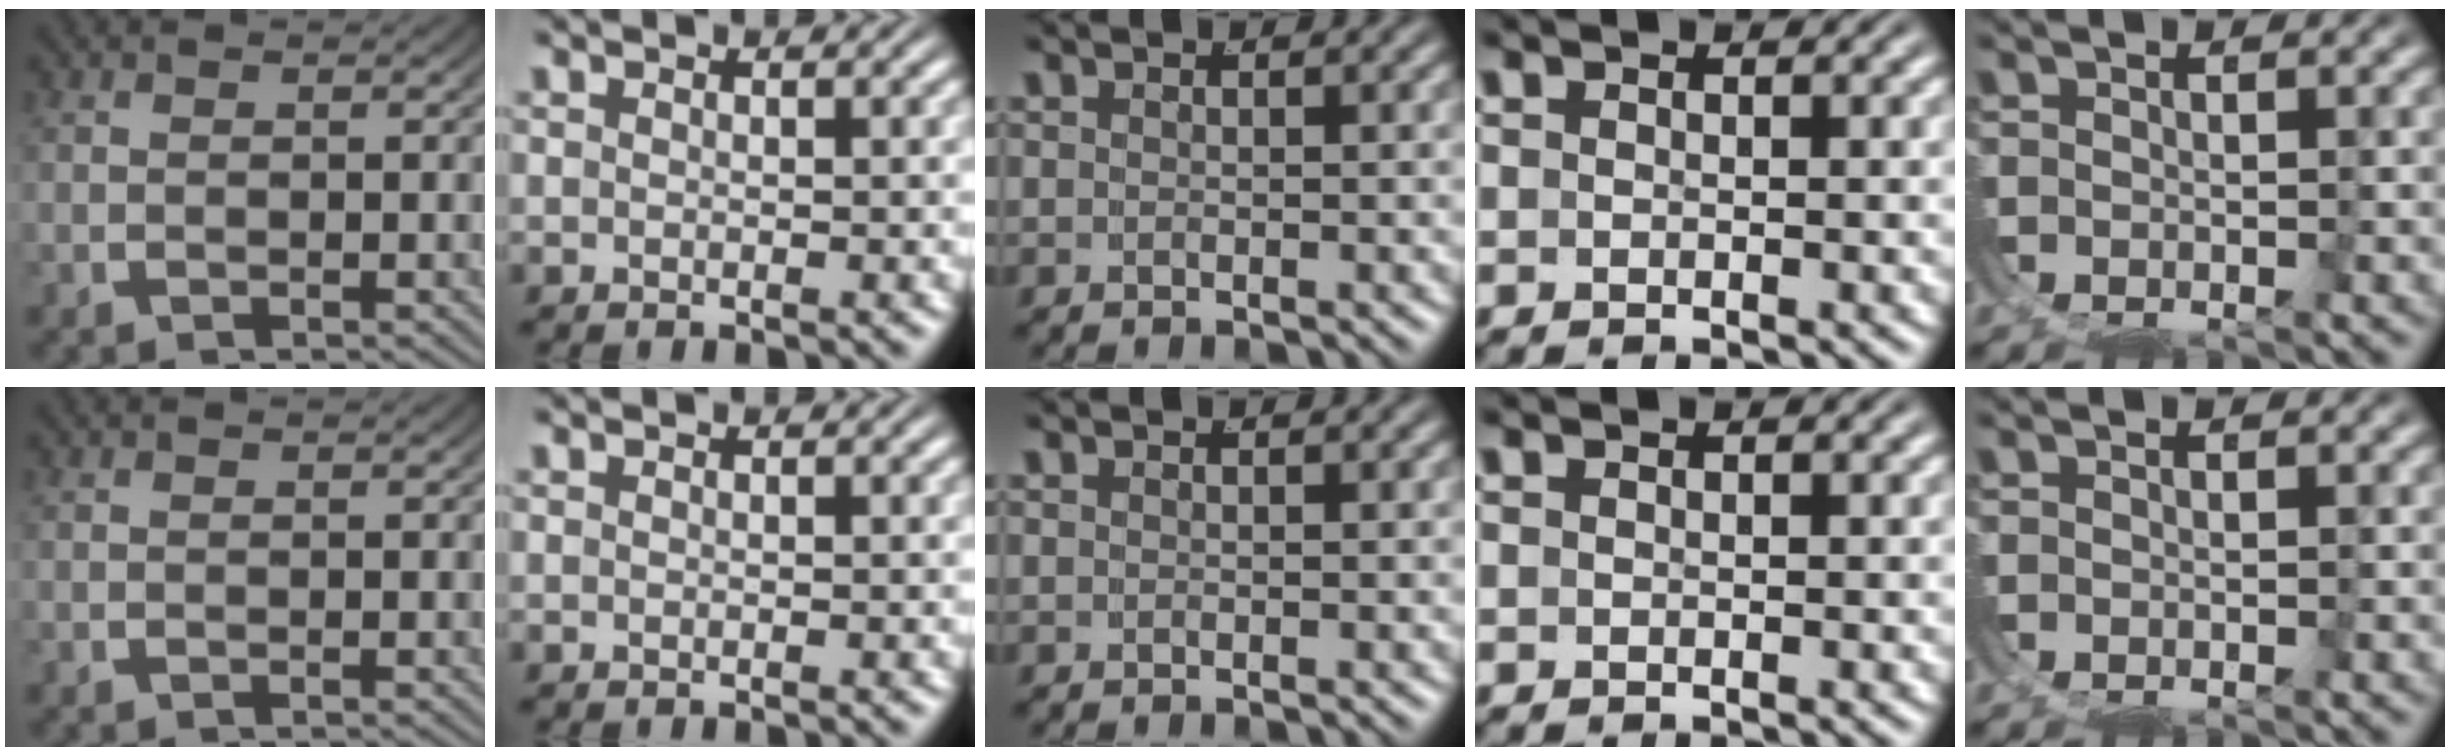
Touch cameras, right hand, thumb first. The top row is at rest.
{}